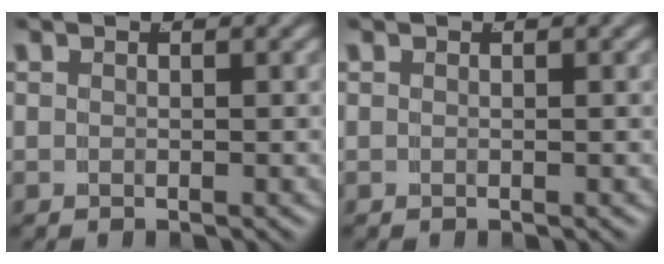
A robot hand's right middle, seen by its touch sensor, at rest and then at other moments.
{"total": 0.0}